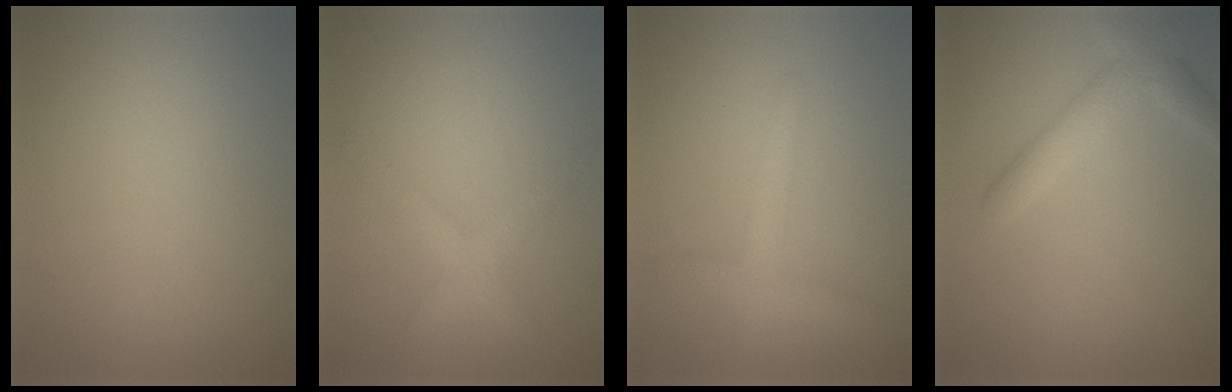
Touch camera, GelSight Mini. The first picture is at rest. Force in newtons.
{"total": 2.6, "press": 2.6, "slide": 0.1}
{"total": 2.7, "press": 2.6, "slide": 0.1}
{"total": 3.3, "press": 3.3, "slide": 0.2}